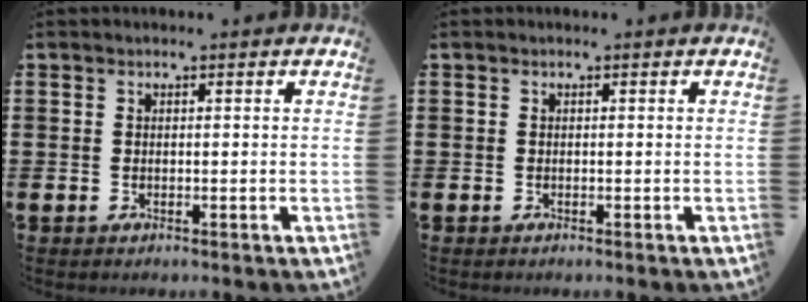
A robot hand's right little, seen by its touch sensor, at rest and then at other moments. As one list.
[{"total": 0.0}]